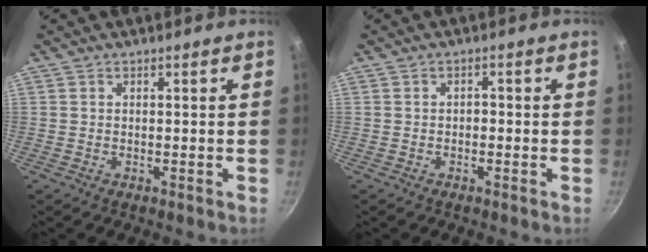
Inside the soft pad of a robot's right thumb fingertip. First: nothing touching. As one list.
[{"total": 1.2, "force": [-0.5, 0.8, 0.7], "torque": [-0.008, 0.008, -0.007]}]